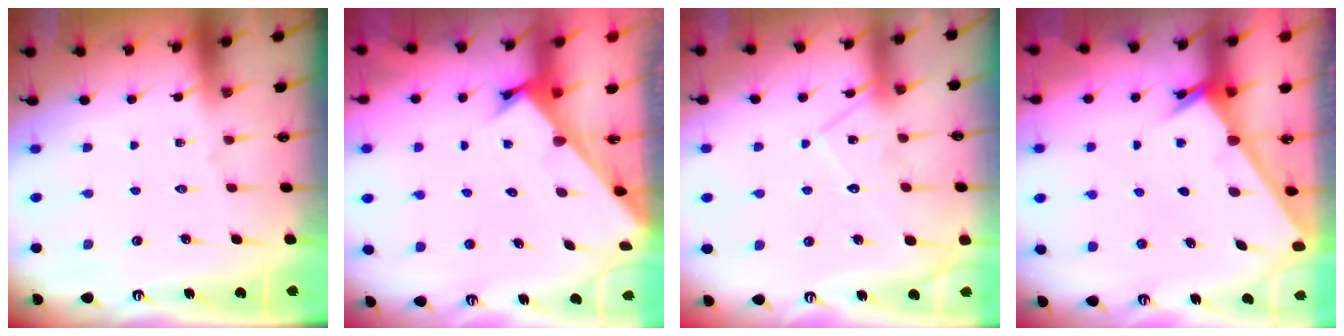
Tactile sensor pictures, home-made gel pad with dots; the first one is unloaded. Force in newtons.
{"total": 2.6, "press": 2.6, "slide": 0.3}
{"total": 12.0, "press": 11.9, "slide": 0.8}
{"total": 2.3, "press": 2.3, "slide": 0.2}